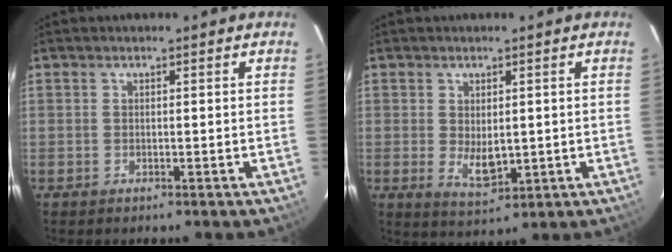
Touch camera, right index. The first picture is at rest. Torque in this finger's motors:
{"motor_torque": [0.36, -0.09, 0.40, 0.05]}